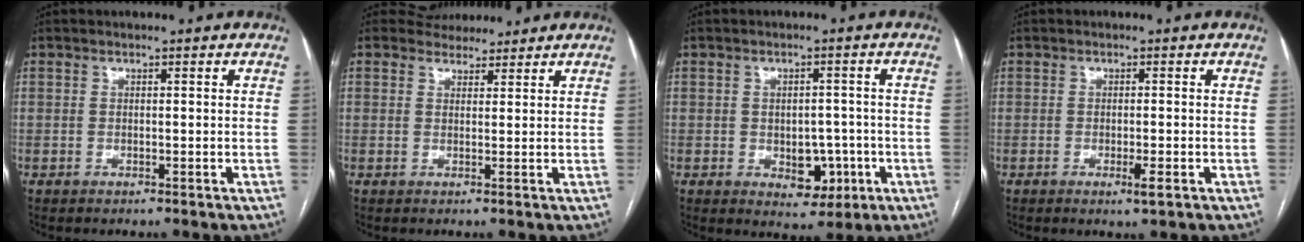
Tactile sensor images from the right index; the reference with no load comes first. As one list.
[{"total": 3.6, "force": [3.3, 1.5, -0.1], "torque": [-0.001, 0.014, 0.045]}, {"total": 5.9, "force": [-1.7, 3.7, 4.2], "torque": [-0.043, 0.006, -0.012]}, {"total": 2.3, "force": [-0.9, 0.3, 2.1], "torque": [-0.032, -0.004, -0.012]}]